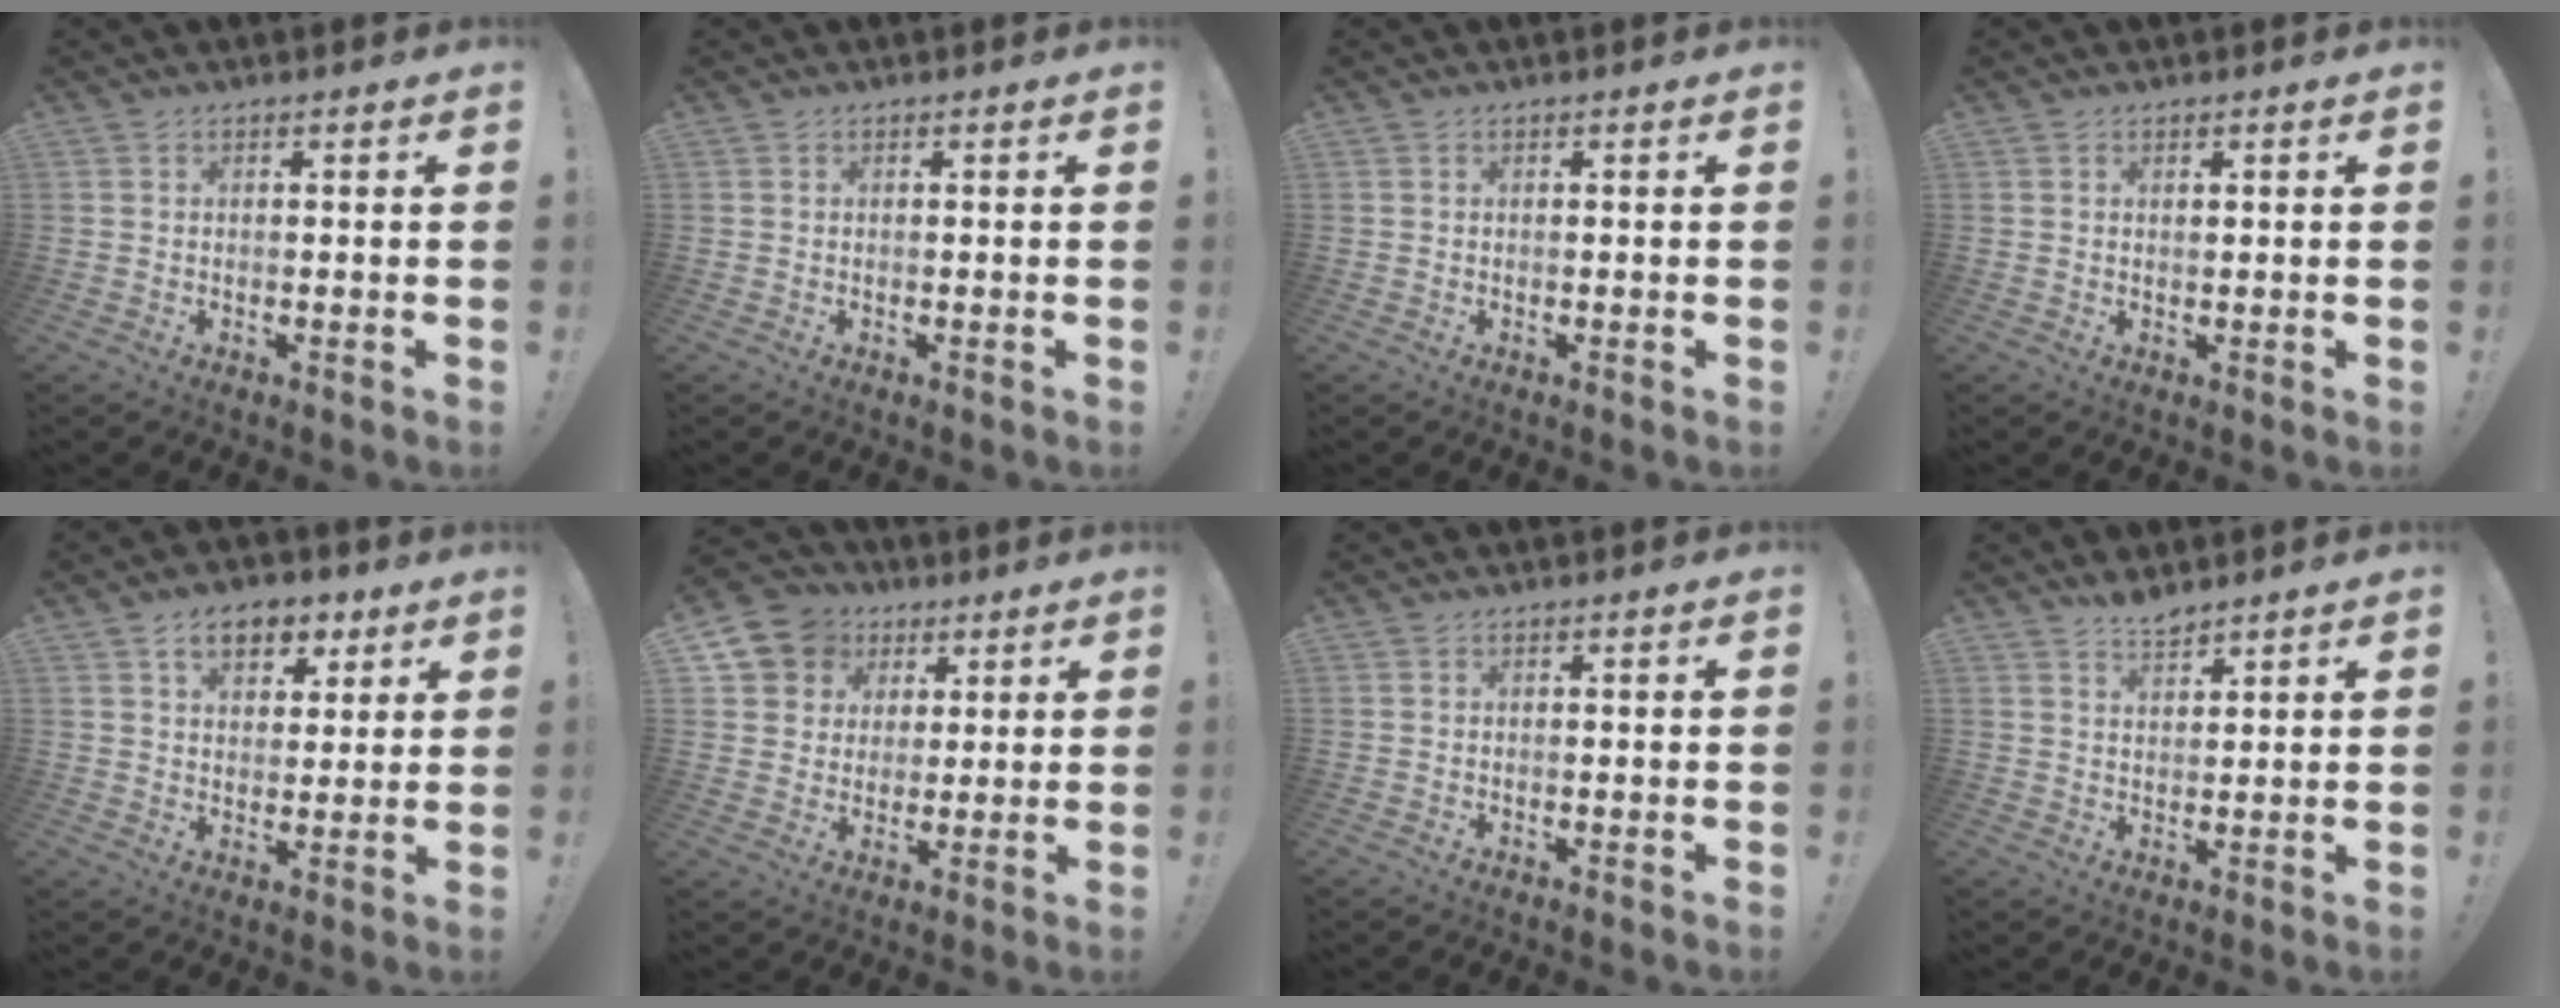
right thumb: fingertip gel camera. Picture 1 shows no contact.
{"total": 0.0}
{"total": 0.0}
{"total": 0.9, "force": [0.8, 0.2, -0.1], "torque": [0.008, -0.002, 0.015]}
{"total": 9.6, "force": [4.9, 6.4, 5.2], "torque": [-0.069, -0.015, 0.090]}
{"total": 10.2, "force": [4.1, 9.0, 2.7], "torque": [-0.041, -0.020, 0.086]}
{"total": 0.0}
{"total": 4.2, "force": [3.9, 1.0, 1.1], "torque": [-0.017, -0.026, 0.070]}